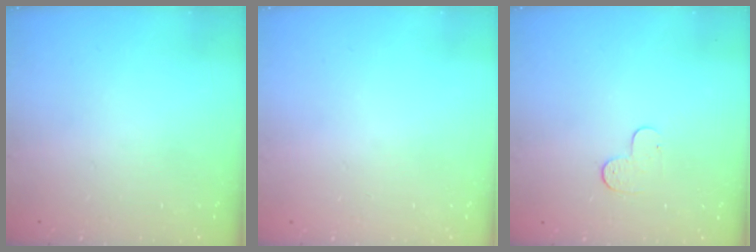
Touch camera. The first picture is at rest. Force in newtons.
{"total": 0.8, "press": 0.5, "slide": 0.6}
{"total": 4.3, "press": 4.2, "slide": 0.4}